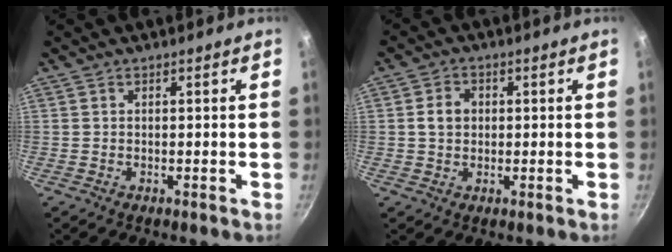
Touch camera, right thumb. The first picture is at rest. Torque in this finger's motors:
{"motor_torque": [-0.62, 0.40, 0.73, -0.29, 0.04]}